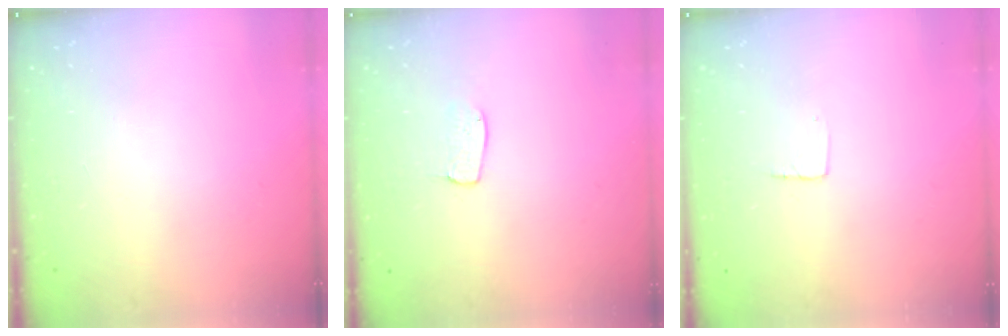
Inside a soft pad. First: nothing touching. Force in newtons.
{"total": 5.8, "press": 5.8, "slide": 0.2}
{"total": 2.9, "press": 2.9, "slide": 0.2}